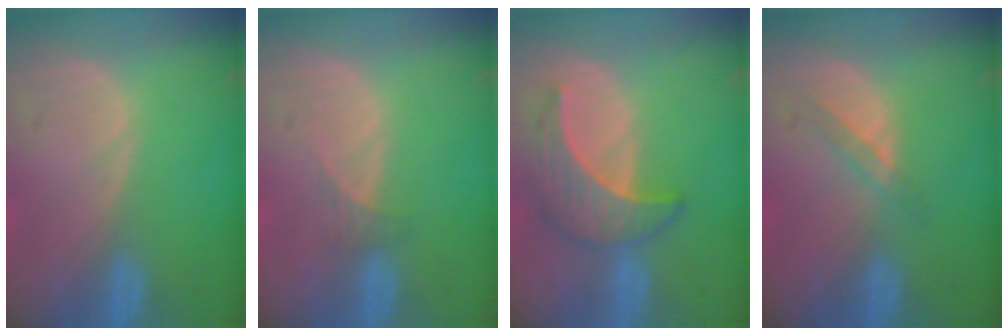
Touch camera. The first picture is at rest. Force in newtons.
{"total": 1.6, "press": 1.3, "slide": 0.9}
{"total": 6.6, "press": 6.3, "slide": 2.1}
{"total": 2.4, "press": 2.2, "slide": 1.1}